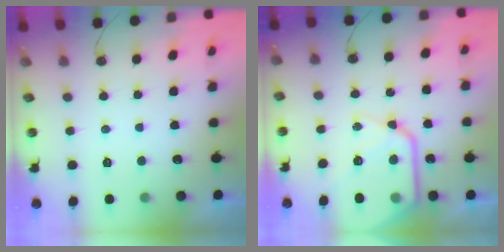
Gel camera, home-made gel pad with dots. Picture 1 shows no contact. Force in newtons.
{"total": 15.9, "press": 15.8, "slide": 1.6}